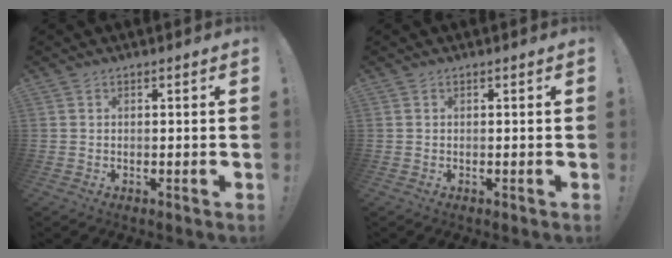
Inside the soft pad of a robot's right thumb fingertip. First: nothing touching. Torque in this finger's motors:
{"motor_torque": [0.01, 0.18, 0.11, -0.07, 0.00]}